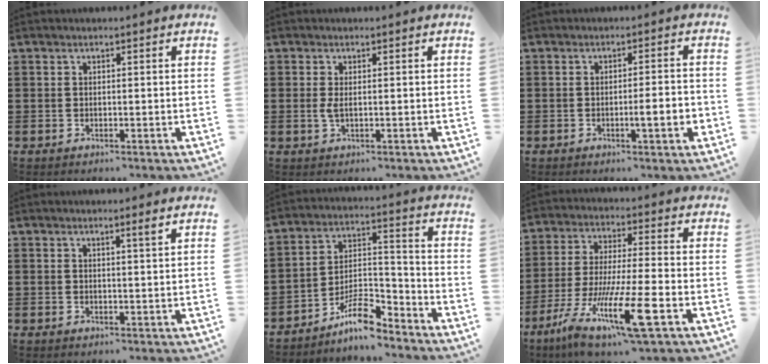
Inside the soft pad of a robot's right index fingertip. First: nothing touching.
{"total": 1.6, "force": [0.0, 0.4, 1.6], "torque": [-0.038, -0.003, -0.003]}
{"total": 4.1, "force": [-1.1, 0.2, 3.9], "torque": [-0.064, -0.007, -0.019]}
{"total": 1.6, "force": [1.0, -0.1, 1.3], "torque": [-0.025, -0.002, 0.016]}
{"total": 8.8, "force": [-7.1, 2.8, 4.4], "torque": [-0.071, 0.026, -0.130]}
{"total": 14.6, "force": [-6.7, 2.3, 12.8], "torque": [-0.268, -0.011, -0.121]}